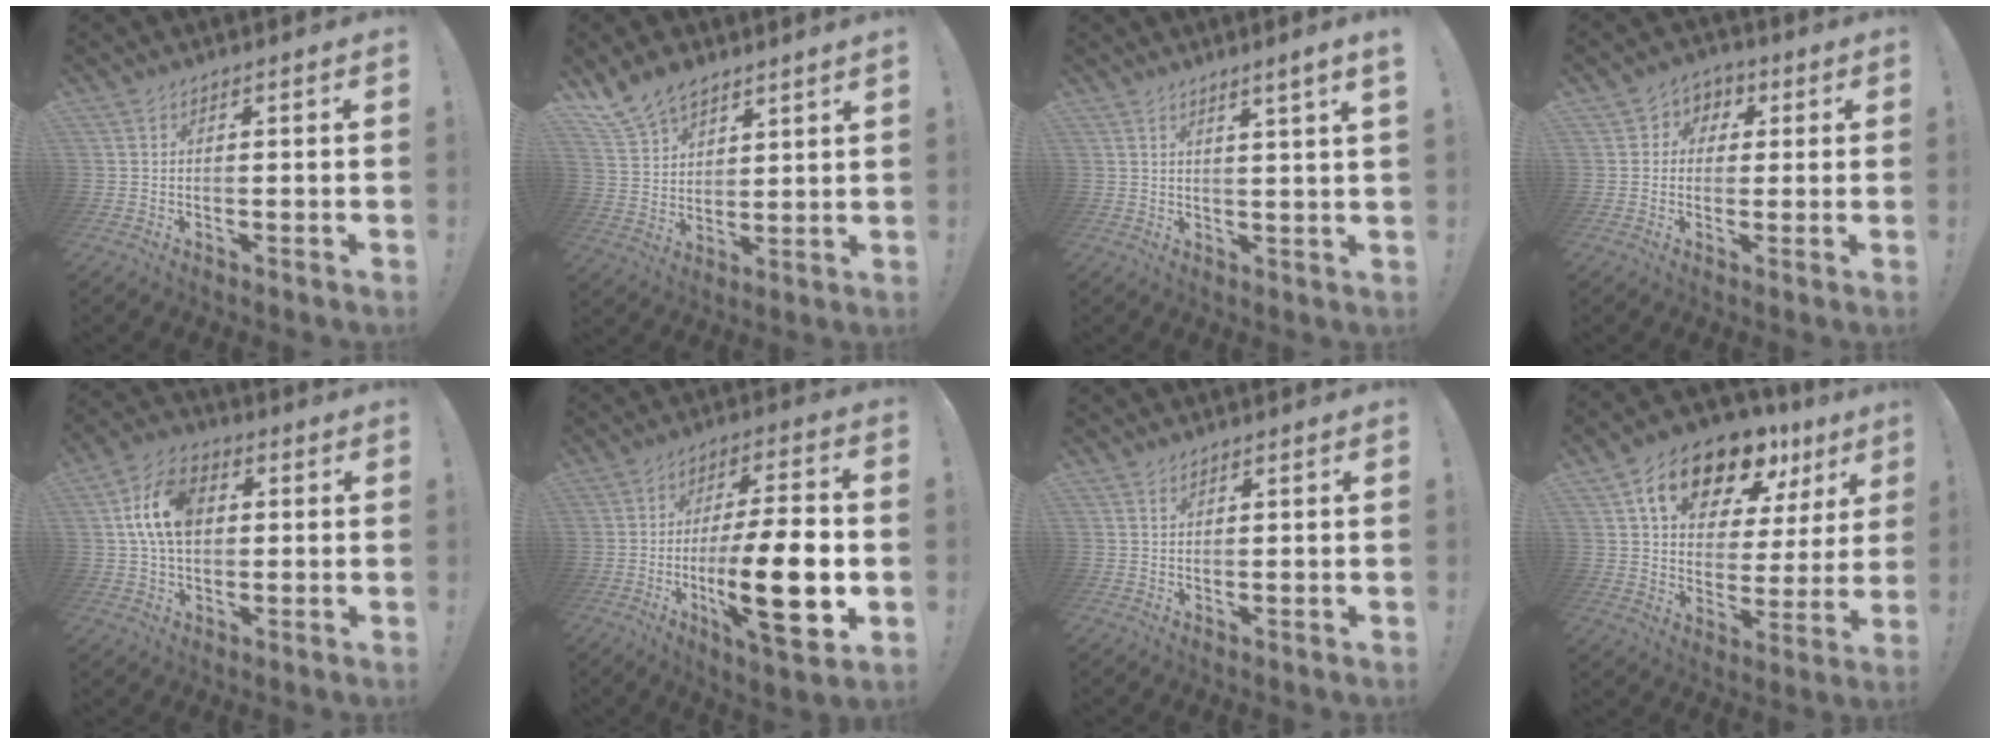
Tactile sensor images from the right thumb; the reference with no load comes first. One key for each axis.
{"total": 9.4, "fx": 8.0, "fy": 4.1, "fz": 2.8, "tx": -0.059, "ty": -0.054, "tz": 0.159}
{"total": 3.8, "fx": 2.4, "fy": -0.9, "fz": 2.9, "tx": -0.037, "ty": -0.017, "tz": 0.034}
{"total": 4.7, "fx": -0.6, "fy": 4.4, "fz": 1.3, "tx": -0.005, "ty": 0.010, "tz": -0.012}
{"total": 12.9, "fx": 2.1, "fy": 8.7, "fz": 9.4, "tx": -0.182, "ty": 0.015, "tz": 0.042}
{"total": 20.2, "fx": -4.2, "fy": 5.0, "fz": 19.1, "tx": -0.303, "ty": 0.001, "tz": -0.064}
{"total": 0.7, "fx": 0.6, "fy": 0.2, "fz": 0.3, "tx": -0.003, "ty": -0.002, "tz": 0.011}
{"total": 18.2, "fx": 11.7, "fy": 9.3, "fz": 10.3, "tx": -0.161, "ty": -0.073, "tz": 0.203}